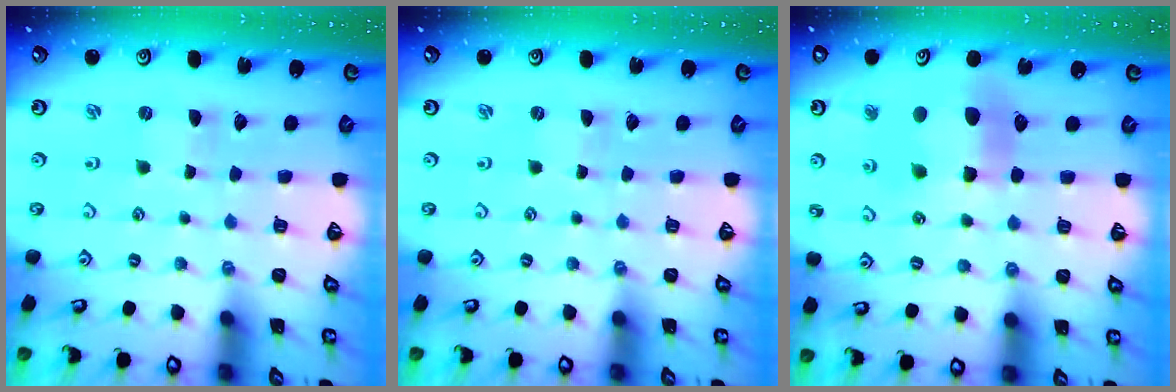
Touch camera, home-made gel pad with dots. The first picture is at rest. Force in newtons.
{"total": 0.0}
{"total": 11.1, "press": 11.0, "slide": 1.6}